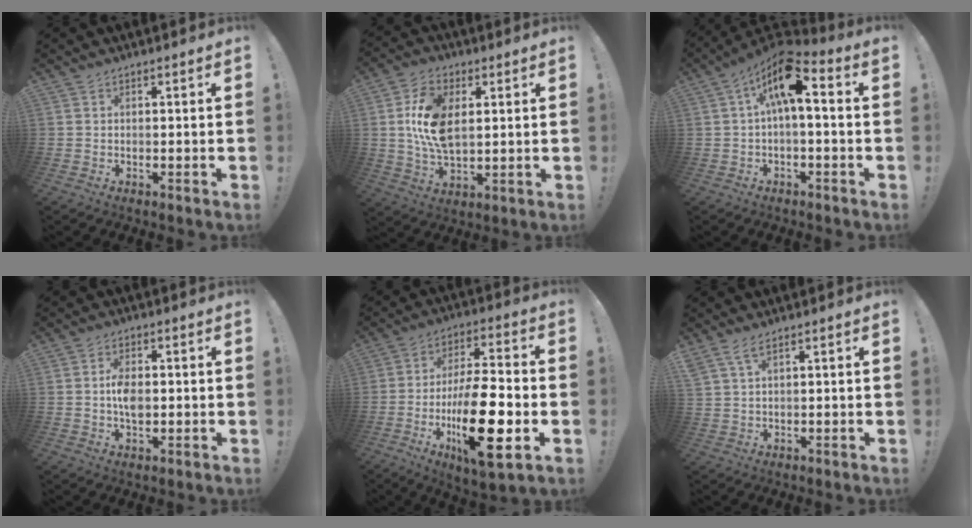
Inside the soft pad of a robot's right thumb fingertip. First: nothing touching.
{"total": 14.2, "force": [2.6, 8.5, 11.0], "torque": [-0.212, 0.001, 0.046]}
{"total": 11.9, "force": [3.1, 3.8, 10.9], "torque": [-0.193, -0.006, 0.049]}
{"total": 5.8, "force": [-0.3, 3.5, 4.7], "torque": [-0.075, -0.001, -0.011]}
{"total": 22.2, "force": [-6.1, 7.6, 20.0], "torque": [-0.356, 0.019, -0.094]}
{"total": 3.9, "force": [2.4, 0.9, 2.9], "torque": [-0.060, -0.005, 0.046]}